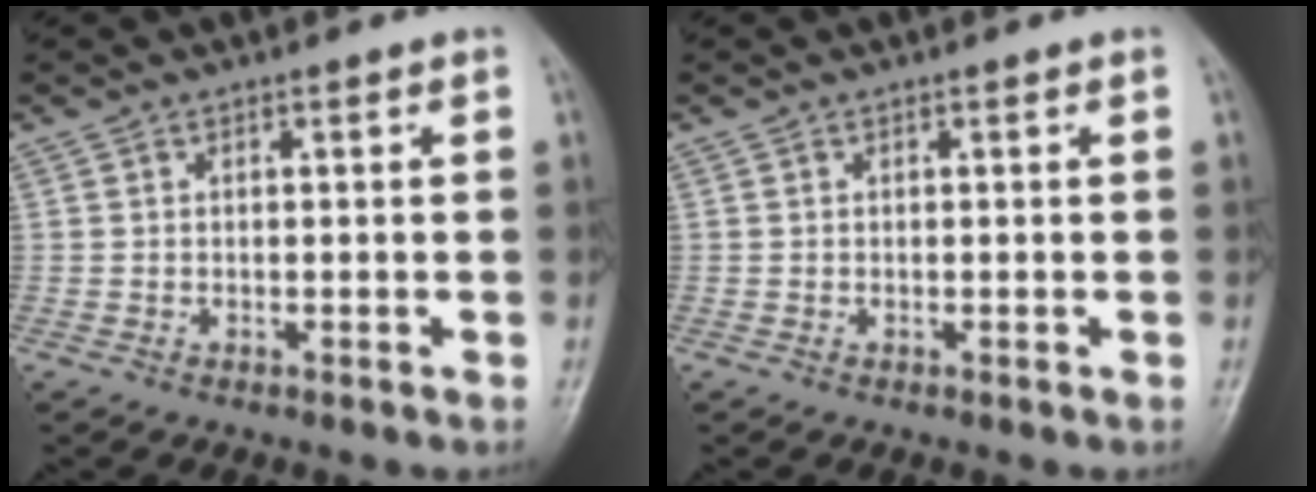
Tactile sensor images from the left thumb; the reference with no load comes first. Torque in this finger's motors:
{"motor_torque": [0.00, 0.00, 0.00, 0.00, 0.00]}